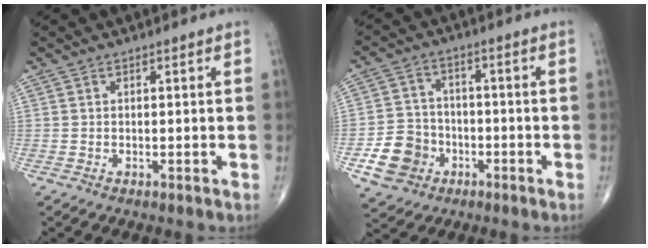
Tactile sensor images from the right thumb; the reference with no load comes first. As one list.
[{"total": 9.4, "force": [-3.7, 8.0, 3.3], "torque": [-0.037, 0.023, -0.064]}]